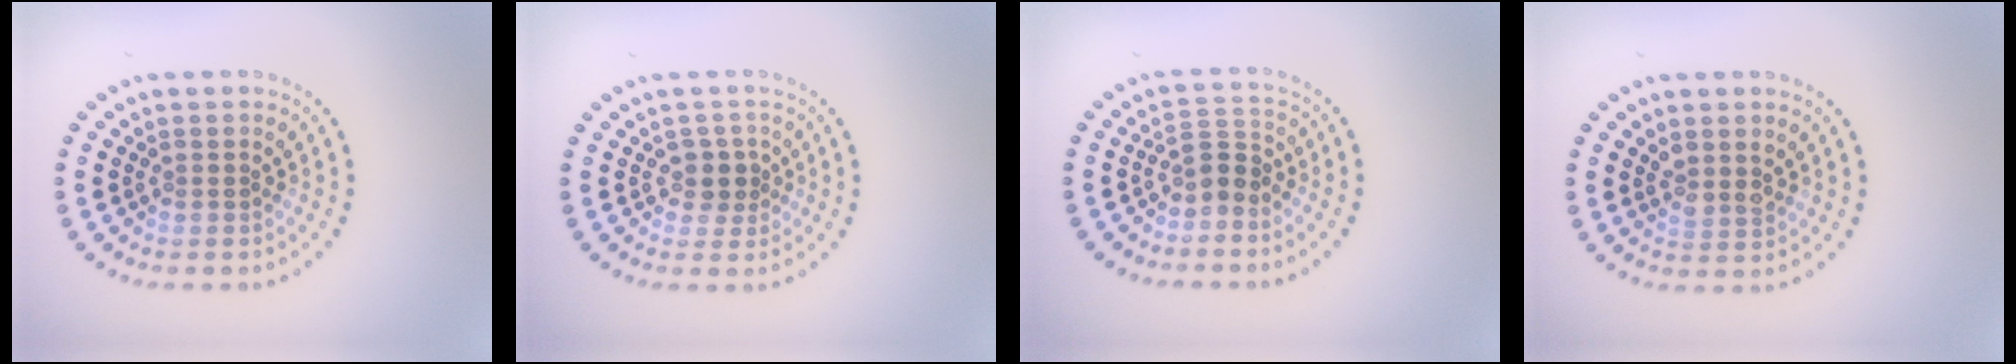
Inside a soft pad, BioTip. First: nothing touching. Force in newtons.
{"total": 1.8, "press": 1.4, "slide": 1.2}
{"total": 2.2, "press": 1.6, "slide": 1.5}
{"total": 1.7, "press": 1.5, "slide": 0.8}